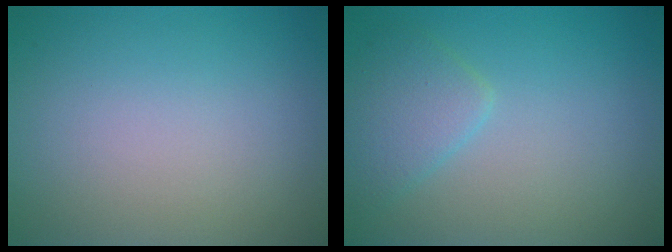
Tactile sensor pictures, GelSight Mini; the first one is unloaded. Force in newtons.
{"total": 2.6, "press": 2.6, "slide": 0.1}